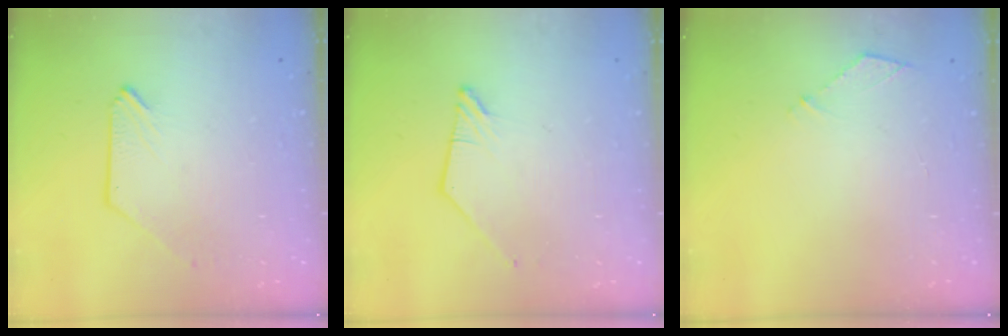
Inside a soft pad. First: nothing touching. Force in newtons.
{"total": 0.8, "press": 0.8, "slide": 0.2}
{"total": 5.1, "press": 5.1, "slide": 0.8}